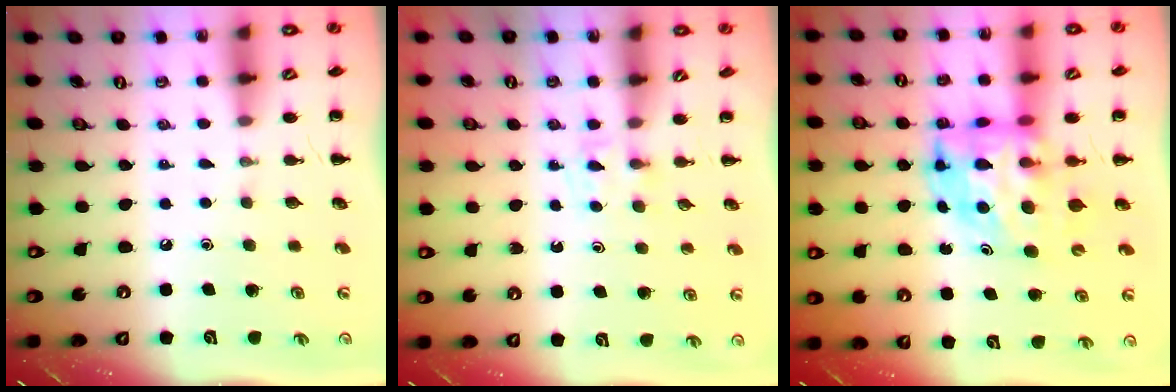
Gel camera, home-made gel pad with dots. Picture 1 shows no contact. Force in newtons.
{"total": 2.8, "press": 2.5, "slide": 1.1}
{"total": 9.3, "press": 8.9, "slide": 2.8}